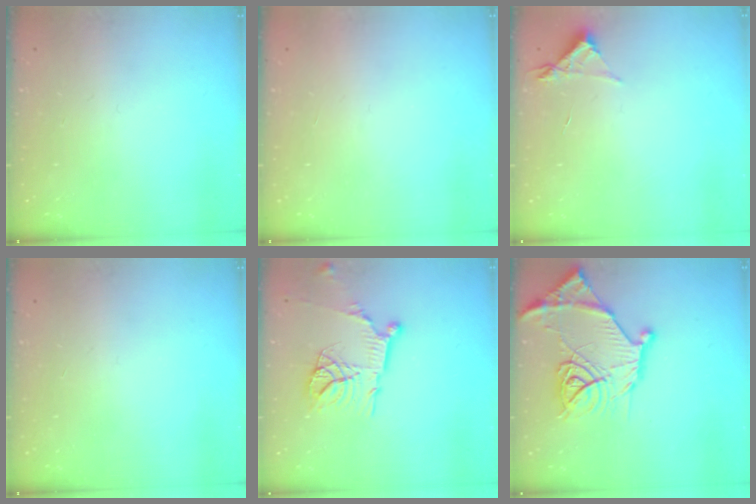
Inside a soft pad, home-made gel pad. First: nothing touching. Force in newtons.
{"total": 1.6, "press": 1.6, "slide": 0.1}
{"total": 3.0, "press": 3.0, "slide": 0.3}
{"total": 0.0}
{"total": 14.7, "press": 14.7, "slide": 1.6}
{"total": 16.8, "press": 16.7, "slide": 1.5}